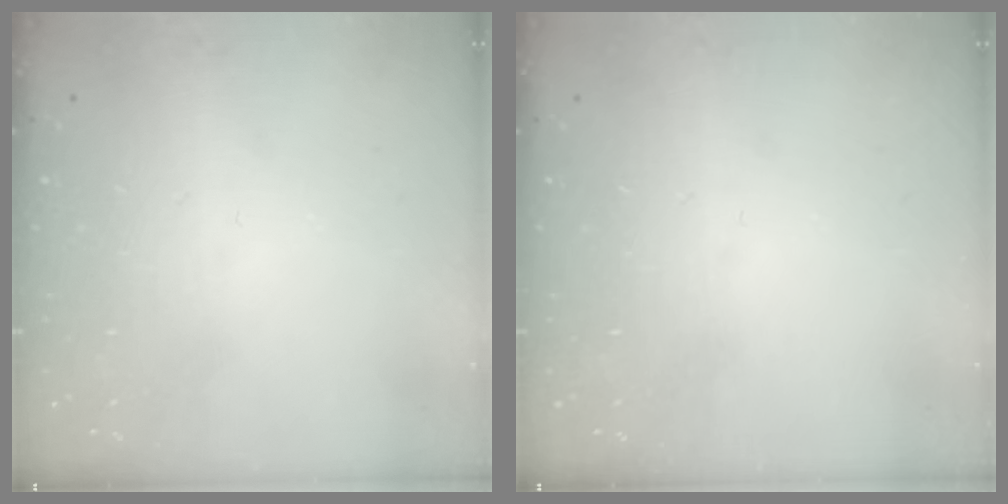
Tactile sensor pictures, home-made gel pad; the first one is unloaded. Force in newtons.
{"total": 0.0}